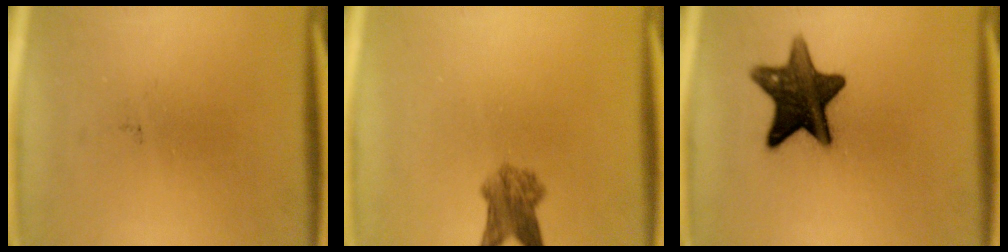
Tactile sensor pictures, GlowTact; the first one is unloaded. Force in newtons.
{"total": 4.6}
{"total": 12.5}